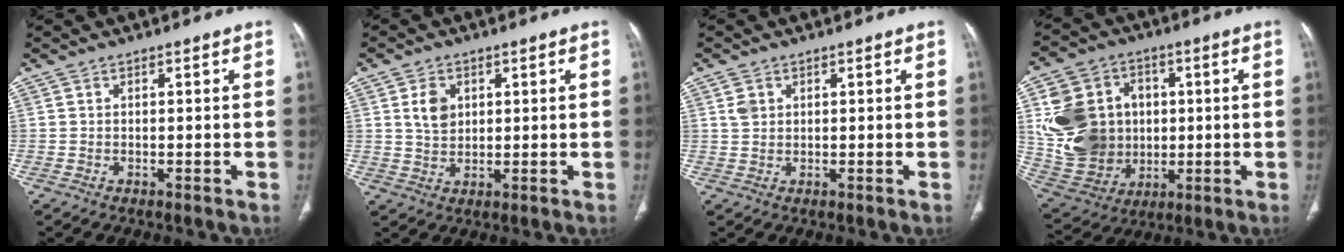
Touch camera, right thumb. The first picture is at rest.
{"total": 4.8, "force": [1.5, 3.5, 2.9], "torque": [-0.038, -0.009, 0.031]}
{"total": 2.3, "force": [0.9, 1.8, 1.1], "torque": [-0.019, 0.001, 0.021]}
{"total": 20.4, "force": [2.1, 17.1, 10.9], "torque": [-0.191, 0.014, 0.062]}